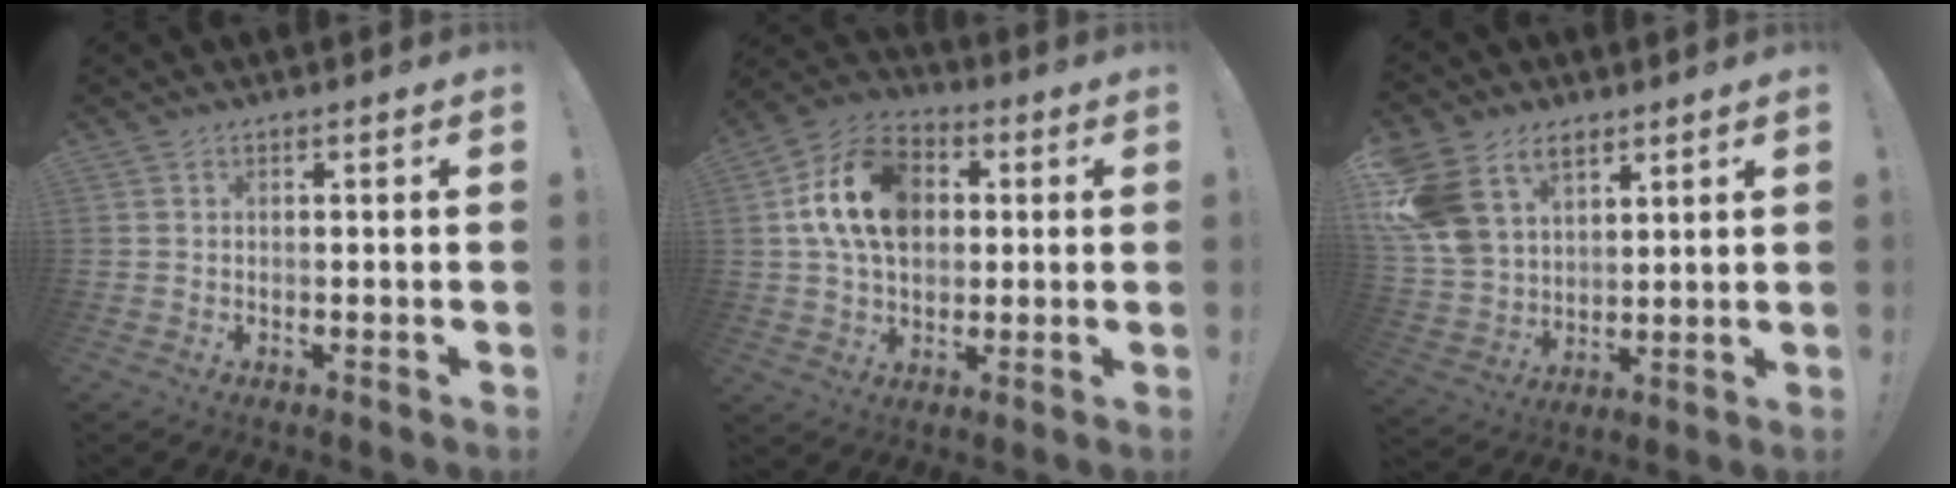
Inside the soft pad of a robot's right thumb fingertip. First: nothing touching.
{"total": 17.7, "force": [3.7, 13.0, 11.4], "torque": [-0.194, 0.004, 0.073]}
{"total": 15.0, "force": [8.3, 10.5, 6.8], "torque": [-0.133, -0.047, 0.165]}